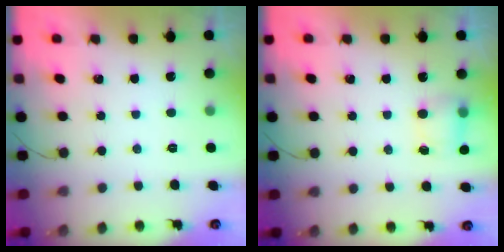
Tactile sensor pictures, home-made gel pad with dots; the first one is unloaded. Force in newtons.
{"total": 4.6, "press": 4.5, "slide": 0.8}